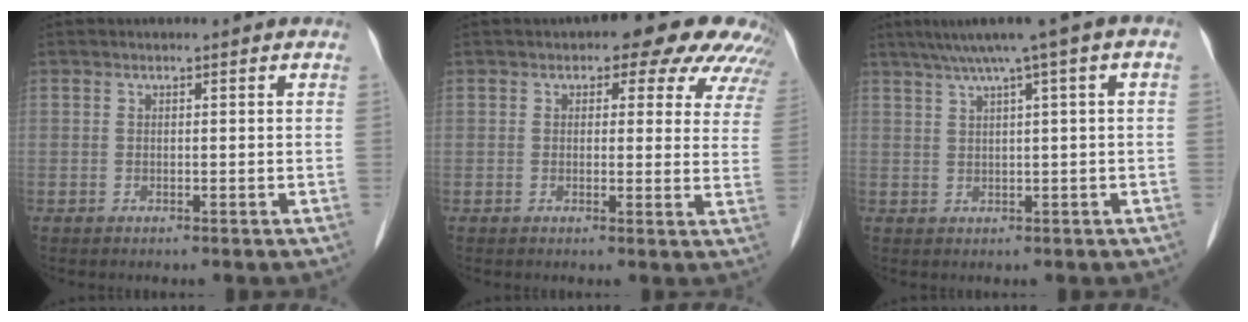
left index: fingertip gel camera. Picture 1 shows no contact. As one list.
[{"total": 10.1, "force": [7.4, 4.1, 5.4], "torque": [-0.040, 0.012, 0.061]}, {"total": 7.3, "force": [3.4, -0.2, 6.5], "torque": [-0.102, 0.033, 0.054]}]